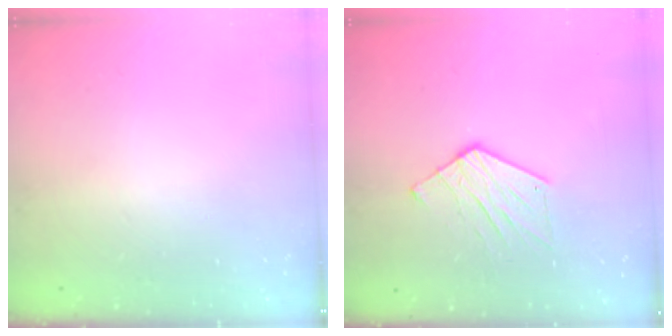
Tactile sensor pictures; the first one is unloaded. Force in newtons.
{"total": 8.7, "press": 8.7, "slide": 0.4}